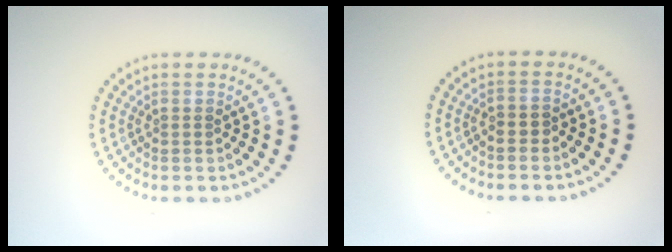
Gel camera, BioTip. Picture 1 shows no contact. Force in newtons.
{"total": 0.7, "press": 0.5, "slide": 0.4}